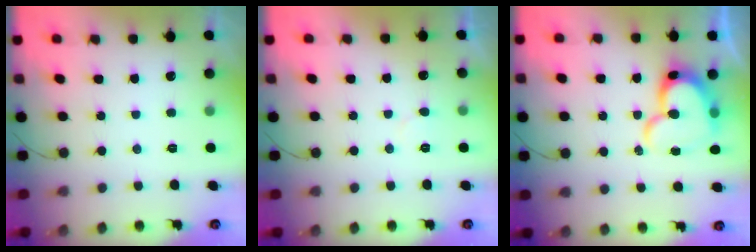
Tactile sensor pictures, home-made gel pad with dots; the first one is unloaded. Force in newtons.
{"total": 4.1, "press": 4.1, "slide": 0.2}
{"total": 17.0, "press": 16.9, "slide": 1.4}